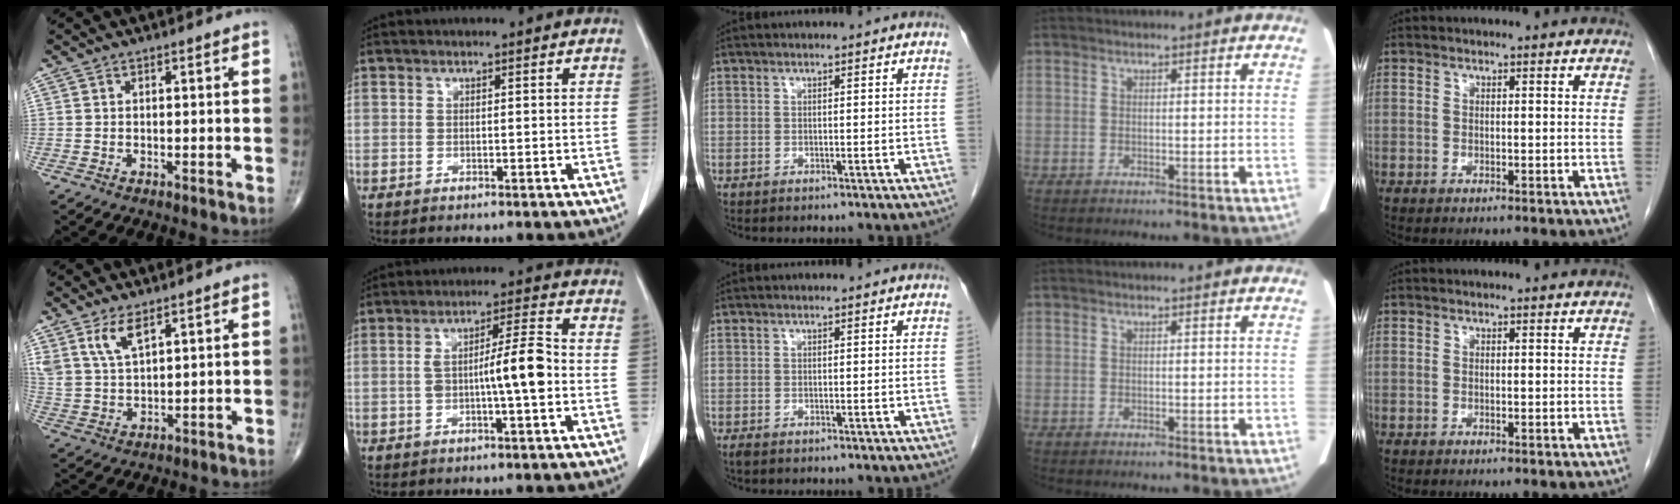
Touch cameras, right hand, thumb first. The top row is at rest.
{"thumb": {"total": 6.2, "force": [3.8, 2.3, 4.3], "torque": [-0.086, -0.019, 0.083]}, "index": {"total": 7.2, "force": [-1.1, 0.4, 7.1], "torque": [-0.122, 0.013, -0.020]}, "middle": {"total": 0.5, "force": [-0.4, 0.1, 0.2], "torque": [-0.012, -0.002, -0.007]}}